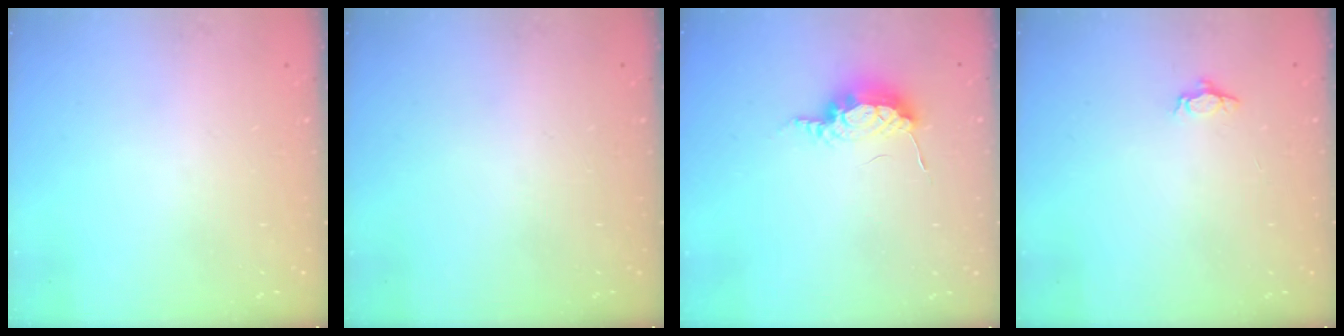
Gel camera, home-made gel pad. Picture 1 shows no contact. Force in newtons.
{"total": 0.0}
{"total": 7.8, "press": 7.6, "slide": 1.8}
{"total": 3.4, "press": 3.3, "slide": 0.5}